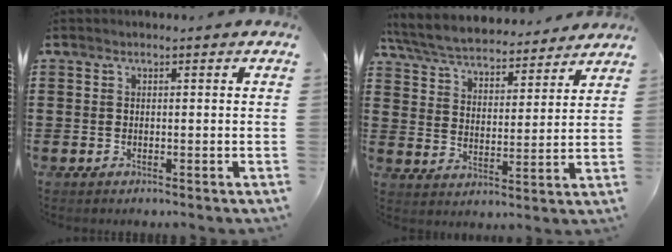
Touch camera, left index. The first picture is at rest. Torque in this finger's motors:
{"motor_torque": [2.14, 0.00, -0.01, 0.08]}